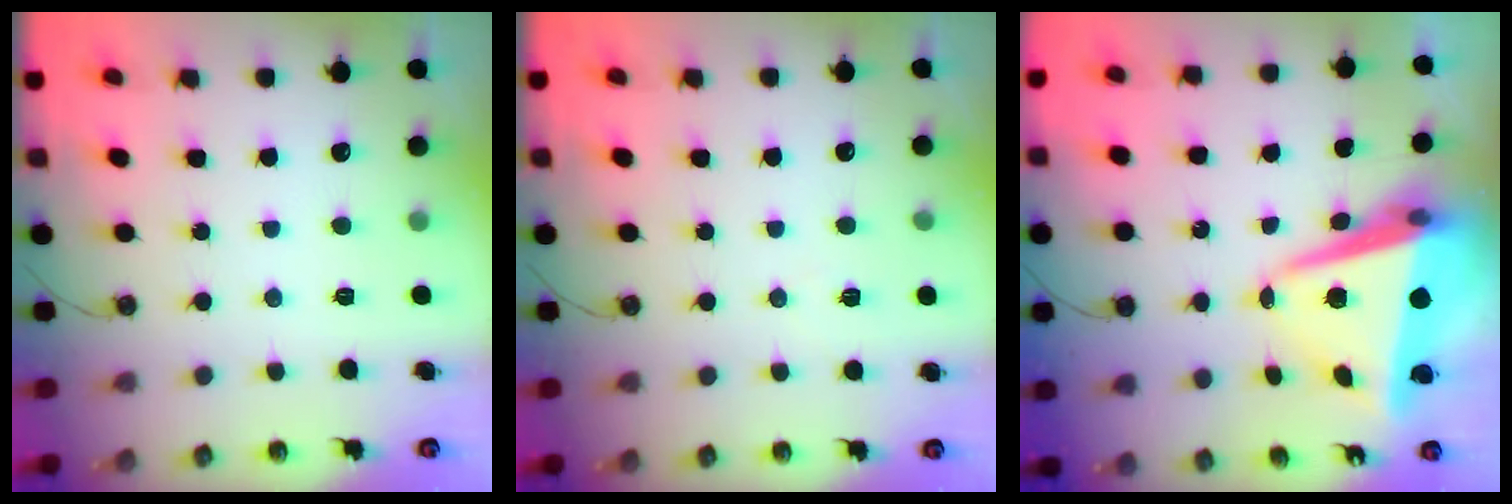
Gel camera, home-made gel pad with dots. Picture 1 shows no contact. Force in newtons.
{"total": 6.0, "press": 4.5, "slide": 4.1}
{"total": 11.6, "press": 11.3, "slide": 2.4}